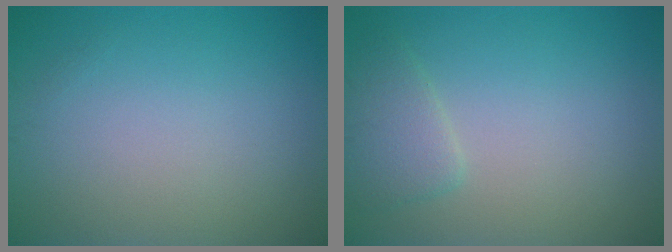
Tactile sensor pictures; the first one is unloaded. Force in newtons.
{"total": 2.2, "press": 2.2, "slide": 0.1}